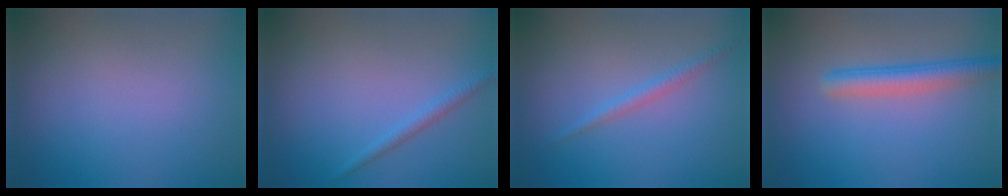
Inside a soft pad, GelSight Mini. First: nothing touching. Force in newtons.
{"total": 1.3, "press": 1.3, "slide": 0.0}
{"total": 1.4, "press": 1.4, "slide": 0.1}
{"total": 3.3, "press": 3.3, "slide": 0.1}